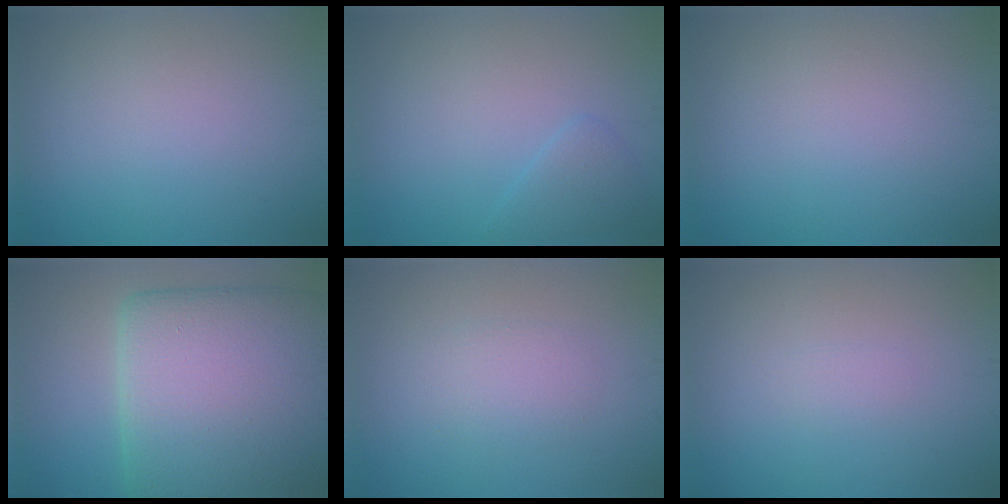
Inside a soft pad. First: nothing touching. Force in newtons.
{"total": 1.6, "press": 1.6, "slide": 0.1}
{"total": 0.0}
{"total": 15.4, "press": 15.4, "slide": 0.5}
{"total": 1.8, "press": 1.8, "slide": 0.1}
{"total": 0.7, "press": 0.7, "slide": 0.1}